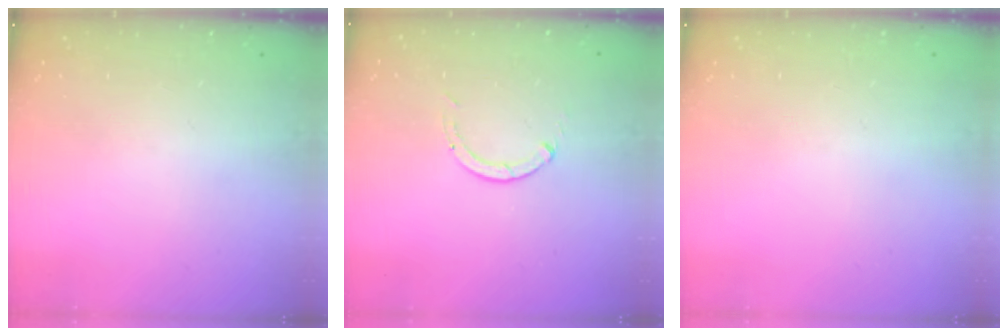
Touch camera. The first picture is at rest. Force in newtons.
{"total": 0.0}
{"total": 0.0}